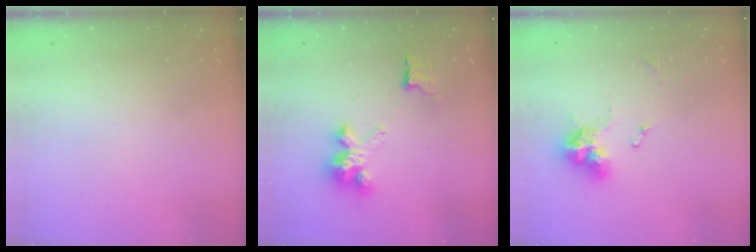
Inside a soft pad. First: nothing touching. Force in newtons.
{"total": 7.7, "press": 7.6, "slide": 0.4}
{"total": 10.0, "press": 10.0, "slide": 0.6}